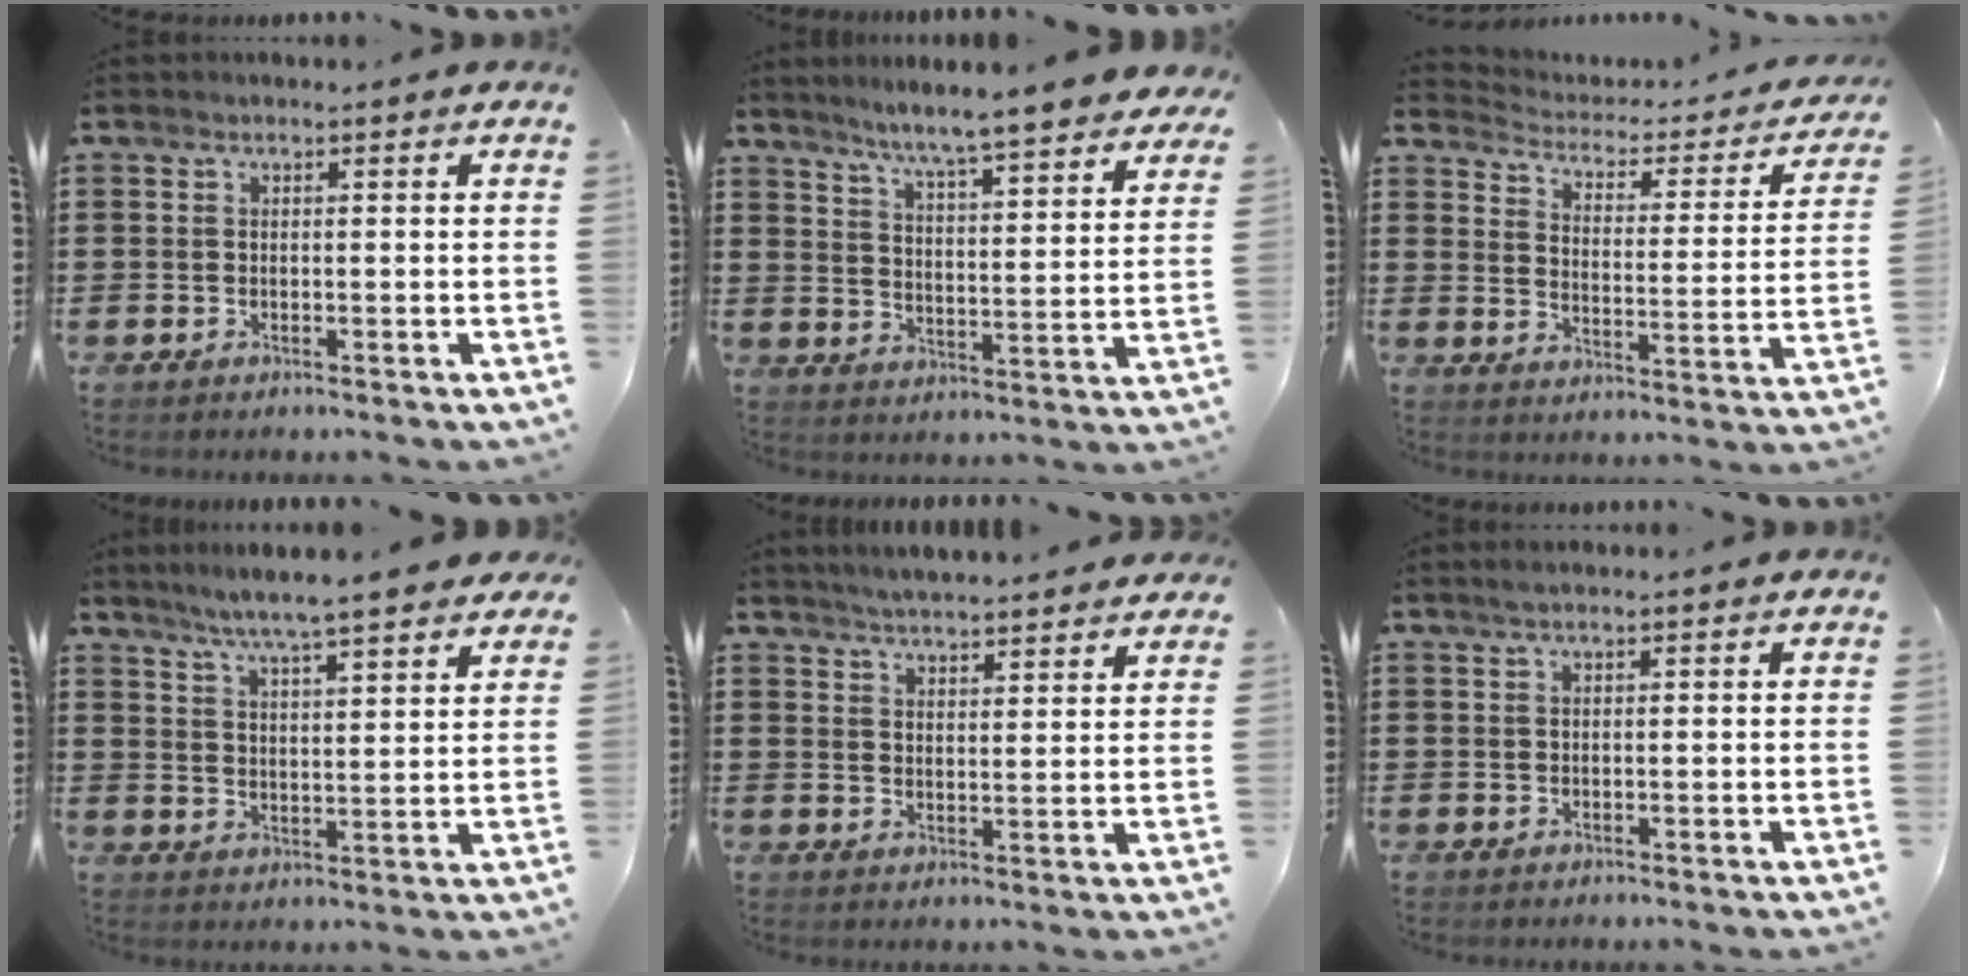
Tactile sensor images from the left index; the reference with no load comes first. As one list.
[{"total": 6.1, "force": [5.6, -0.8, 2.1], "torque": [-0.068, -0.043, 0.092]}, {"total": 2.1, "force": [1.9, 0.7, 0.7], "torque": [-0.033, -0.020, 0.022]}, {"total": 6.1, "force": [5.4, -0.2, 2.7], "torque": [-0.072, -0.023, 0.094]}, {"total": 3.9, "force": [3.9, -0.3, 0.3], "torque": [-0.020, -0.018, 0.069]}, {"total": 0.8, "force": [0.4, 0.0, 0.7], "torque": [-0.012, 0.001, 0.008]}]